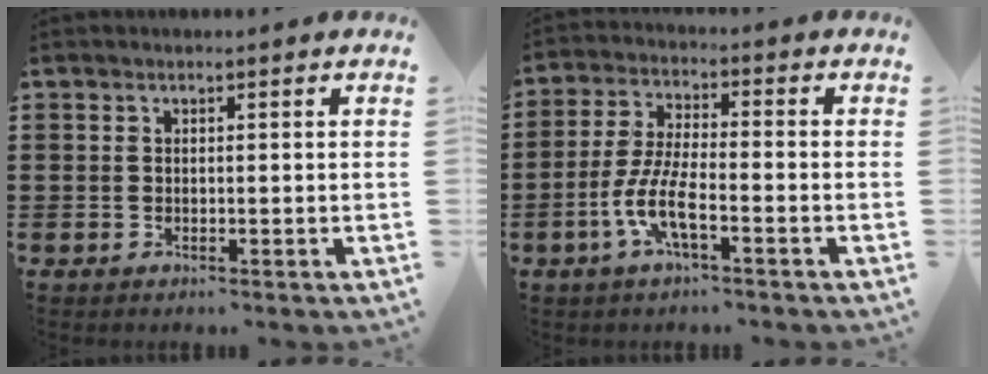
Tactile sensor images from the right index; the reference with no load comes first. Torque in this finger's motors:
{"motor_torque": [1.85, 0.29, 0.54, 0.21]}